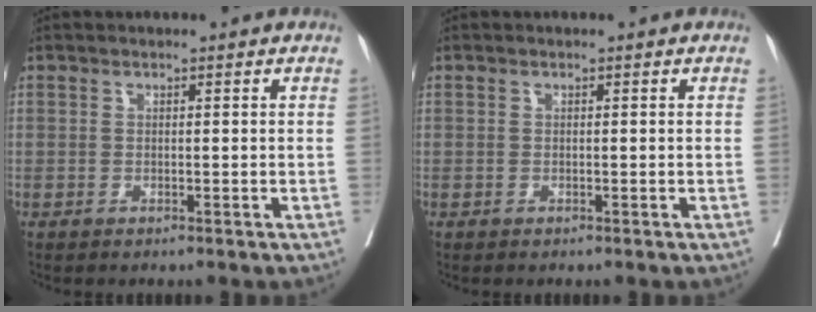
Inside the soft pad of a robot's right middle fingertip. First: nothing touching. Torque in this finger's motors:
{"motor_torque": [-0.12, -0.12, 0.00, -0.01]}